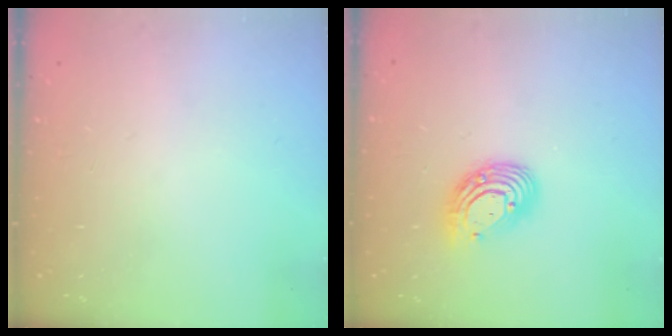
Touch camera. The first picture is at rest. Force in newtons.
{"total": 11.1, "press": 11.0, "slide": 1.1}